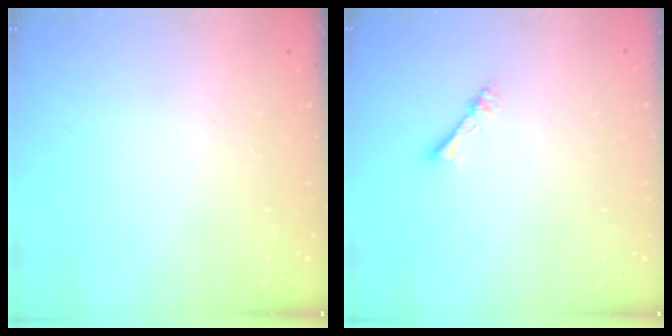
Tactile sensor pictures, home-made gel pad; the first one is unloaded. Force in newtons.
{"total": 2.3, "press": 2.3, "slide": 0.3}